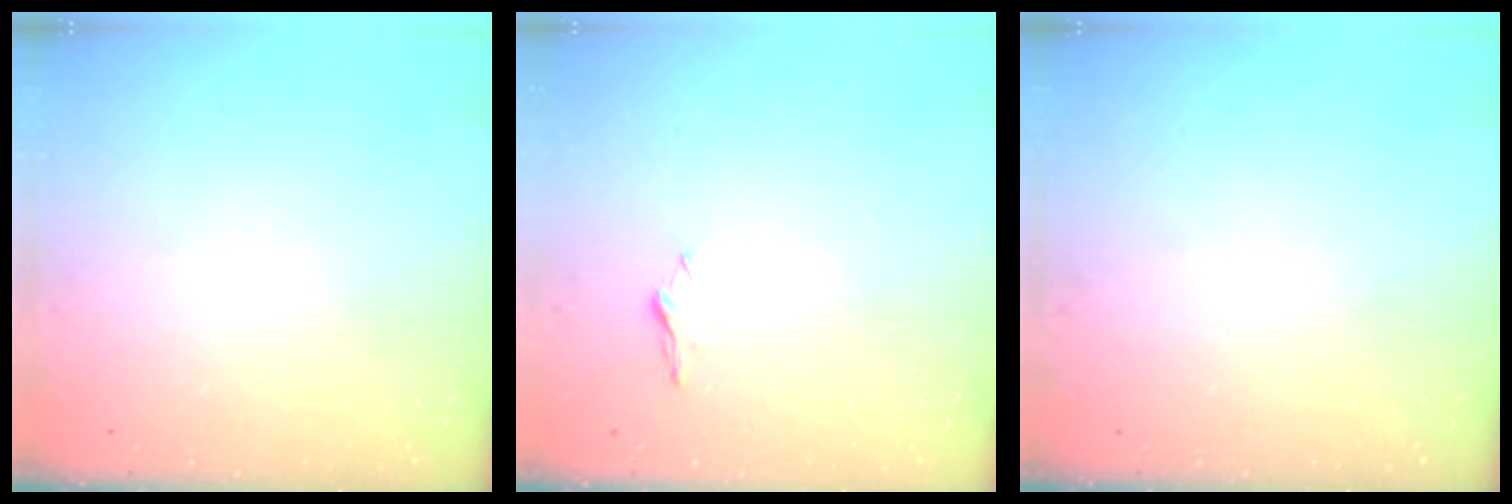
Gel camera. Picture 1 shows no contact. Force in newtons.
{"total": 3.7, "press": 3.7, "slide": 0.5}
{"total": 0.0}